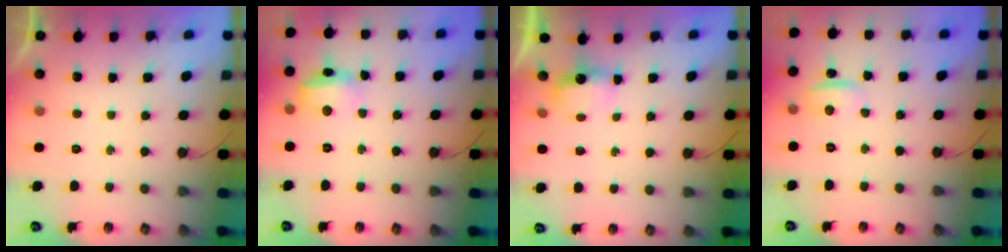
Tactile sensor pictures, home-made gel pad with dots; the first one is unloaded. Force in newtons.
{"total": 13.0, "press": 13.0, "slide": 1.0}
{"total": 4.1, "press": 4.1, "slide": 0.7}
{"total": 8.7, "press": 1.6, "slide": 8.5}